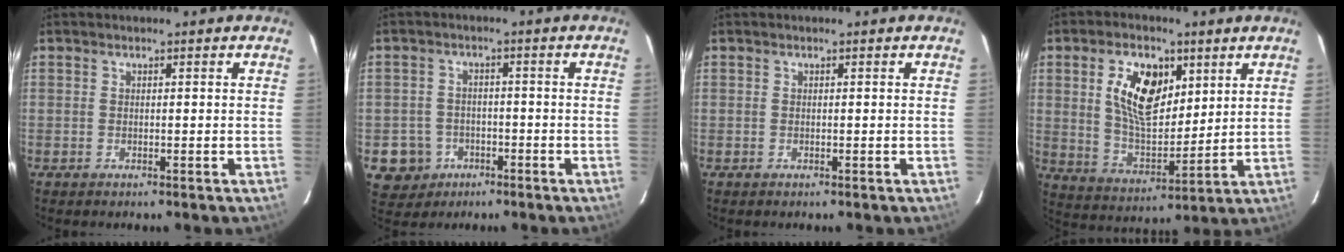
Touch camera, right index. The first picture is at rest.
{"total": 6.9, "force": [-2.8, 6.2, 0.8], "torque": [-0.038, 0.020, -0.036]}
{"total": 0.0}
{"total": 13.2, "force": [4.8, 7.3, 9.8], "torque": [-0.181, 0.011, 0.097]}